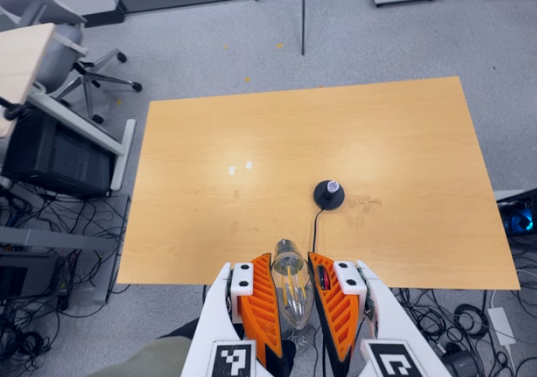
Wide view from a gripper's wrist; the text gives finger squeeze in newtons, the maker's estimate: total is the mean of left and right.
{"total": 18.8, "left": 19.9, "right": 17.7}